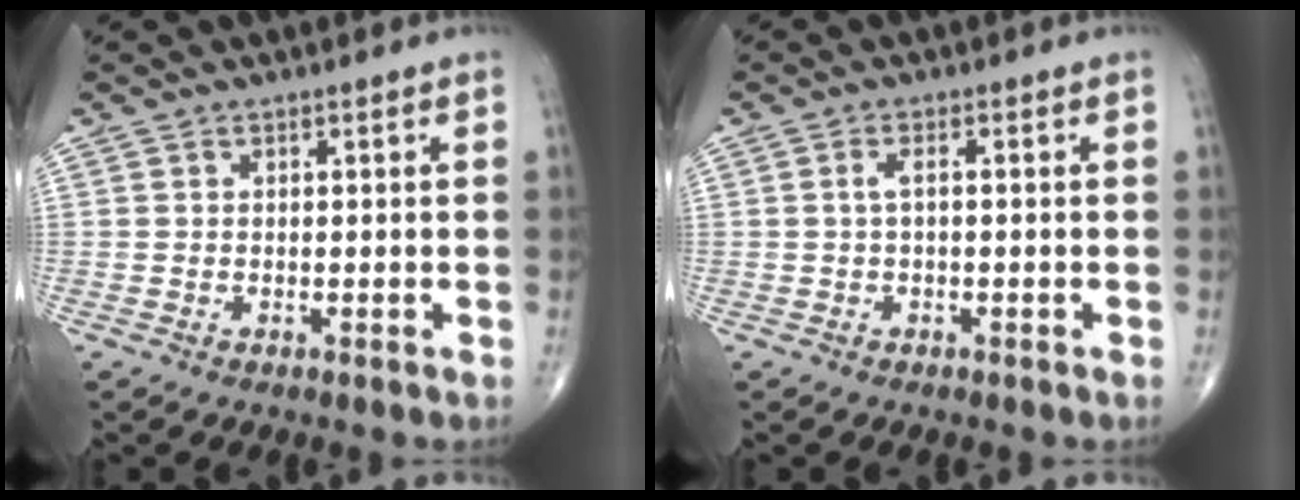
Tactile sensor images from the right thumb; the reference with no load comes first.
{"total": 1.7, "force": [0.0, 0.5, 1.6], "torque": [-0.037, 0.006, 0.000]}